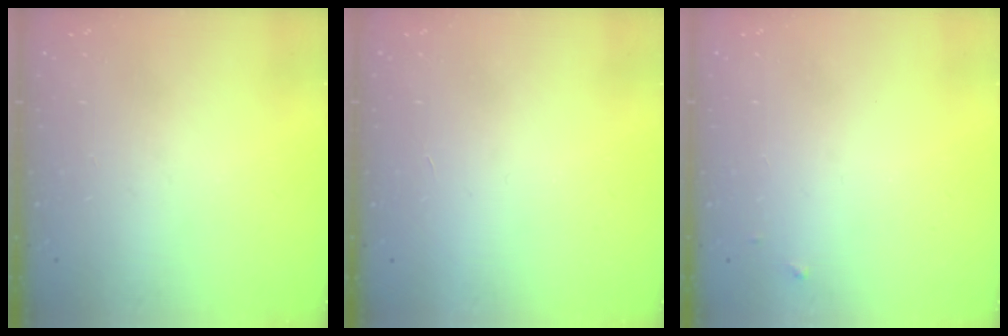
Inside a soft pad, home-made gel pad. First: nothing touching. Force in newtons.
{"total": 1.6, "press": 1.6, "slide": 0.1}
{"total": 3.5, "press": 3.5, "slide": 0.2}